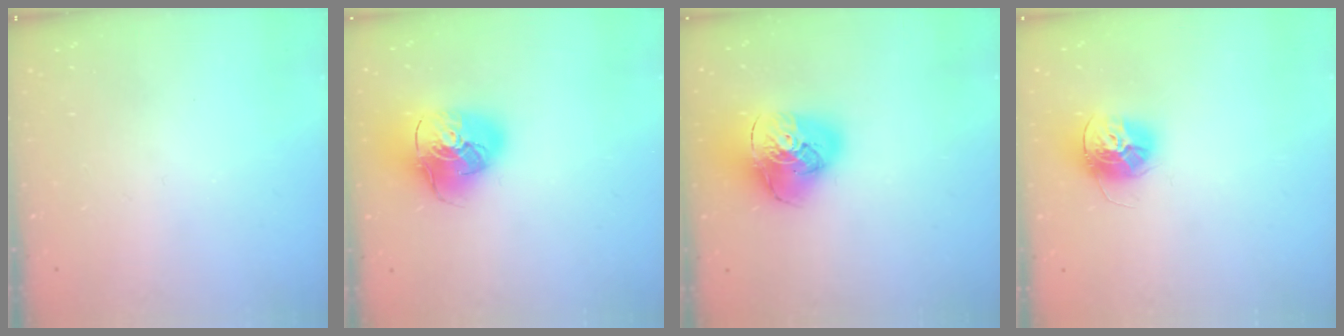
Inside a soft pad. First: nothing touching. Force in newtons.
{"total": 17.4, "press": 17.2, "slide": 2.7}
{"total": 17.1, "press": 17.0, "slide": 2.1}
{"total": 13.4, "press": 13.4, "slide": 1.2}